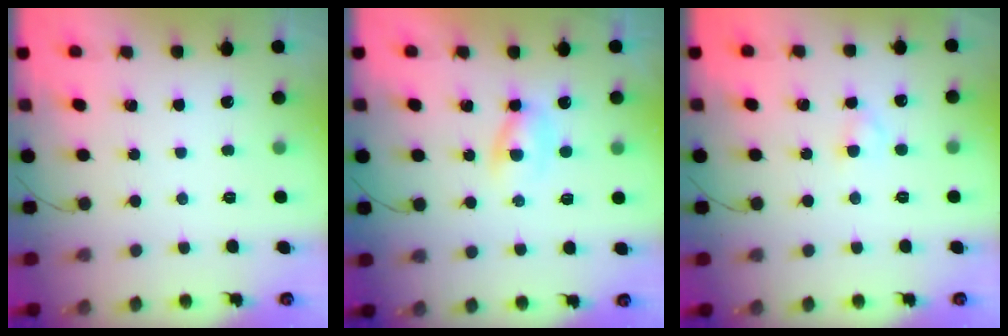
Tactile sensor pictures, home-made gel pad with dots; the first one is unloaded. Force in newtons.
{"total": 2.3, "press": 2.2, "slide": 0.8}
{"total": 2.1, "press": 1.9, "slide": 0.9}